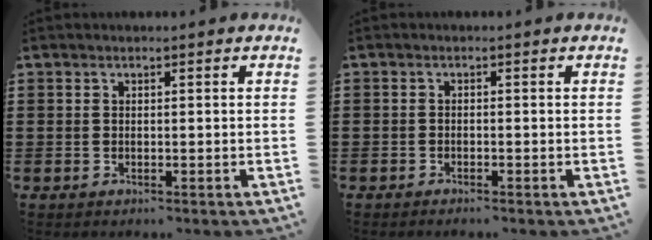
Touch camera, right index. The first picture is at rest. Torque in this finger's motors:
{"motor_torque": [0.16, 0.12, -0.58, -0.15]}